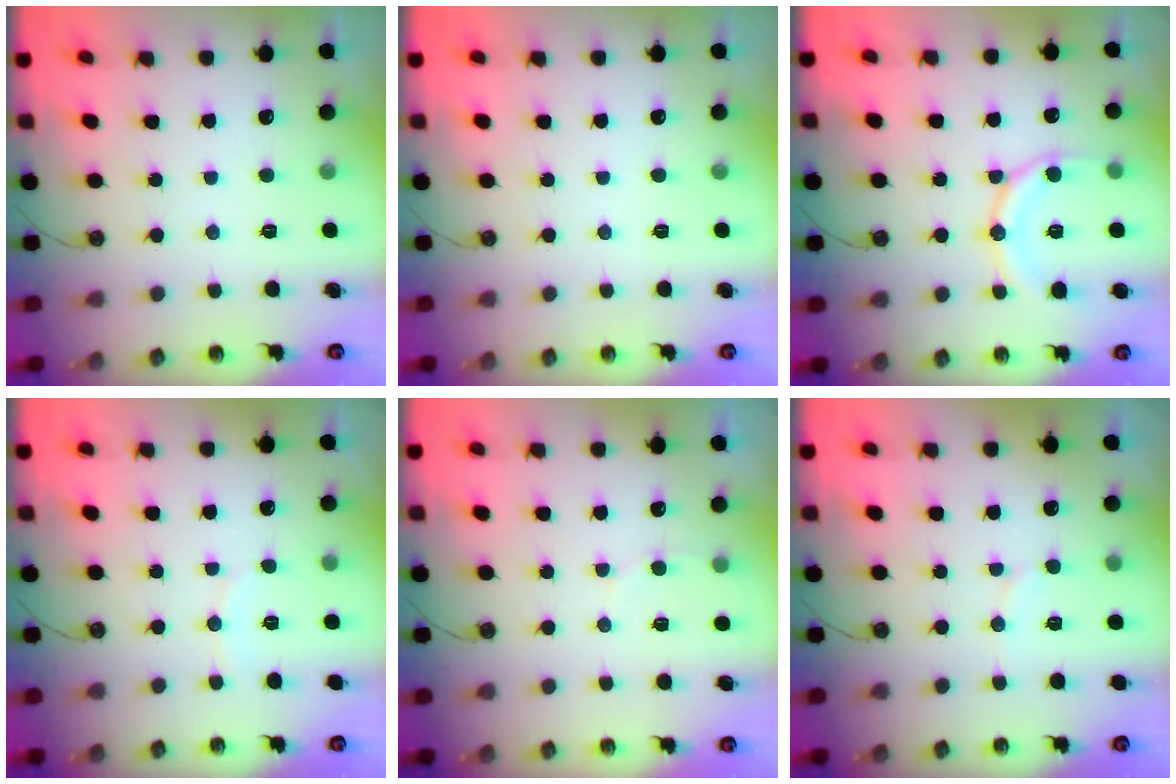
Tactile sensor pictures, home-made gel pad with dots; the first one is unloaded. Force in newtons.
{"total": 0.0}
{"total": 12.9, "press": 12.8, "slide": 1.4}
{"total": 3.5, "press": 3.5, "slide": 0.4}
{"total": 5.4, "press": 5.4, "slide": 0.5}
{"total": 5.3, "press": 5.2, "slide": 0.7}